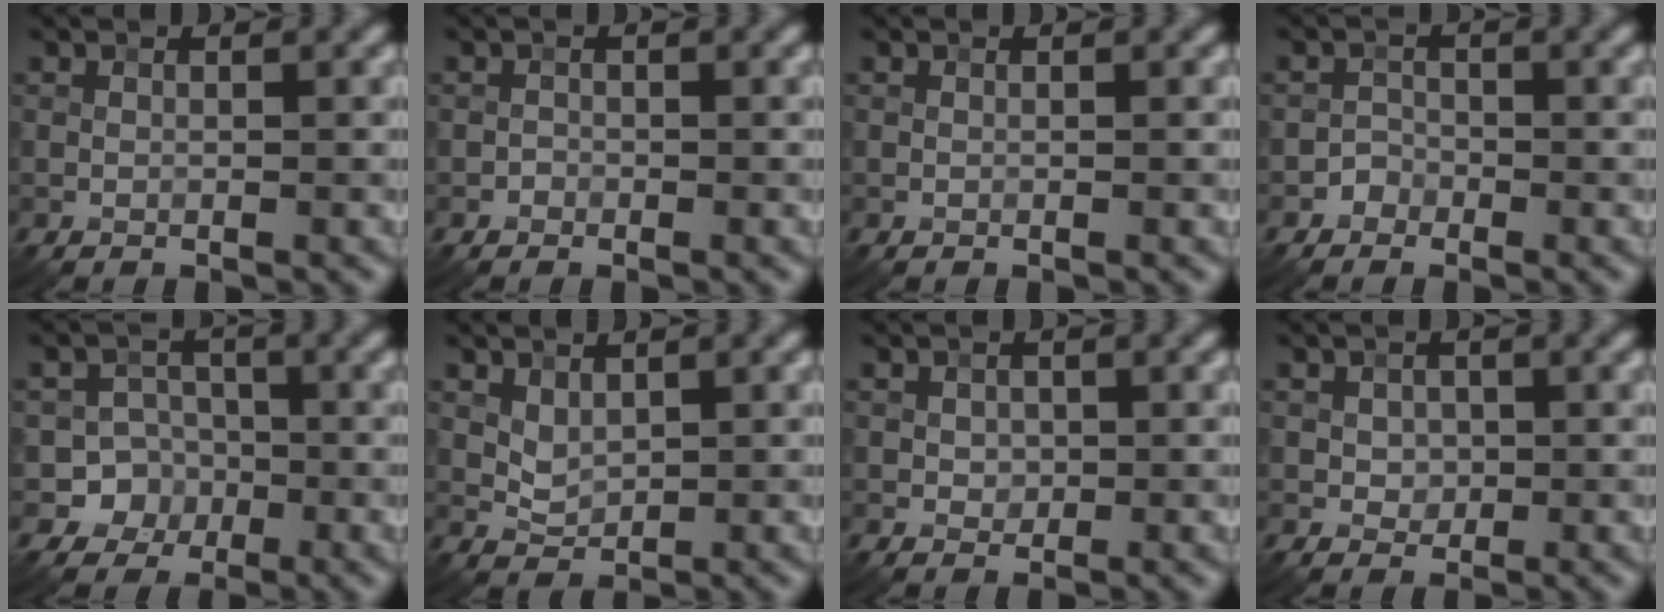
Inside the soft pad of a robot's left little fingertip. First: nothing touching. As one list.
[{"total": 0.6, "force": [-0.3, 0.5, -0.1], "torque": [0.006, -0.001, -0.006]}, {"total": 0.0}, {"total": 1.1, "force": [-0.7, 0.8, 0.0], "torque": [0.009, 0.006, -0.013]}, {"total": 4.7, "force": [-1.7, 4.3, 0.4], "torque": [0.034, 0.003, -0.044]}, {"total": 1.6, "force": [0.8, 1.1, 0.9], "torque": [-0.018, -0.004, 0.021]}, {"total": 1.1, "force": [0.1, 1.0, 0.5], "torque": [-0.008, -0.003, 0.002]}, {"total": 1.5, "force": [0.2, 1.3, 0.7], "torque": [-0.011, -0.003, 0.003]}]